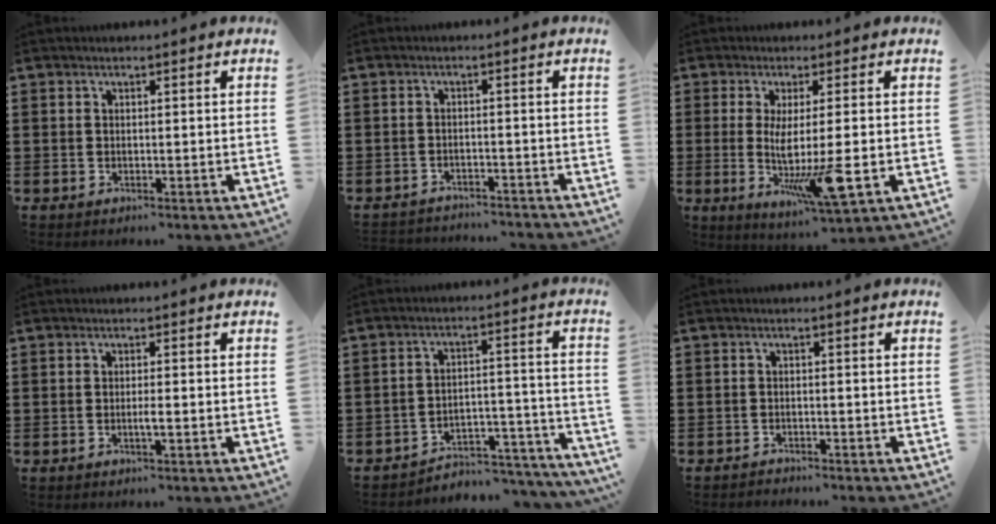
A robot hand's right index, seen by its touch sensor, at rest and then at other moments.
{"total": 2.4, "force": [-2.4, 0.2, -0.2], "torque": [-0.004, 0.001, -0.053]}
{"total": 9.0, "force": [-1.1, 0.9, 8.9], "torque": [-0.184, -0.030, -0.023]}
{"total": 1.6, "force": [-0.4, 0.0, 1.5], "torque": [-0.034, -0.006, -0.009]}
{"total": 3.8, "force": [-3.5, 1.1, 1.1], "torque": [-0.023, 0.002, -0.076]}
{"total": 1.3, "force": [-1.2, 0.2, -0.1], "torque": [-0.003, 0.004, -0.028]}